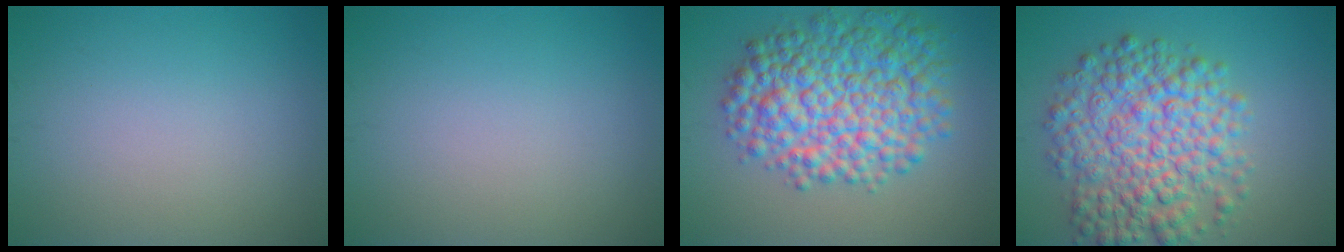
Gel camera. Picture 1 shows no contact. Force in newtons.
{"total": 0.0}
{"total": 9.7, "press": 9.7, "slide": 0.2}
{"total": 8.9, "press": 8.9, "slide": 0.2}